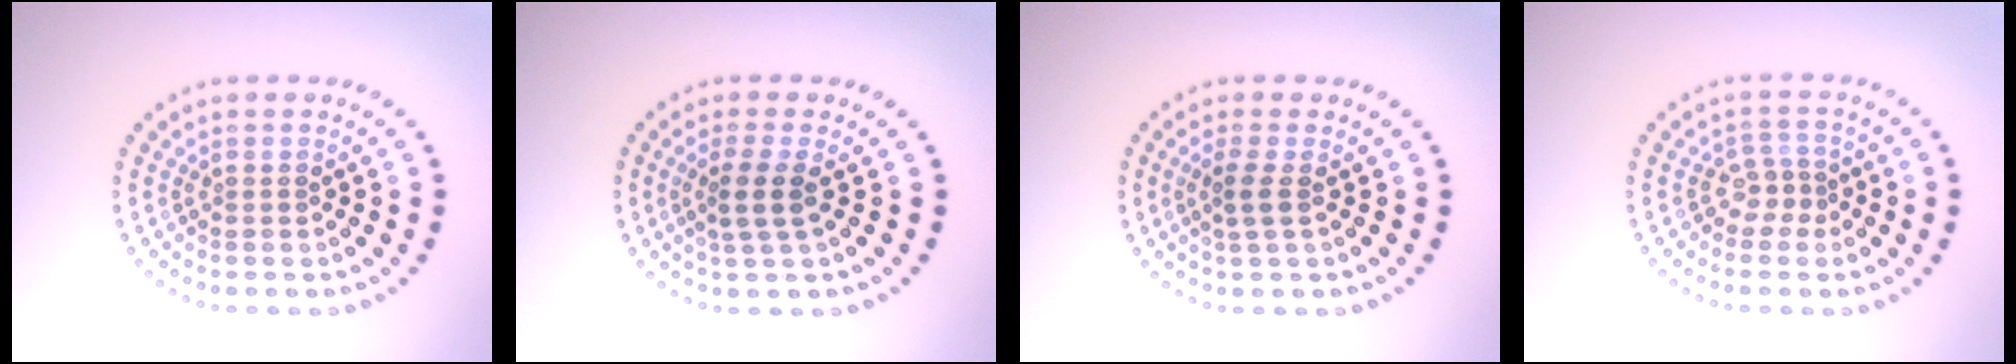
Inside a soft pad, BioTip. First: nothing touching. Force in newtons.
{"total": 2.3, "press": 1.9, "slide": 1.3}
{"total": 1.6, "press": 1.3, "slide": 0.9}
{"total": 1.8, "press": 1.3, "slide": 1.3}